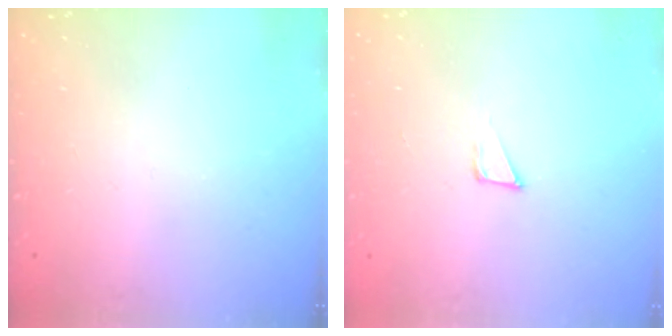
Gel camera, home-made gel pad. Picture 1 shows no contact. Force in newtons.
{"total": 4.2, "press": 4.2, "slide": 0.4}